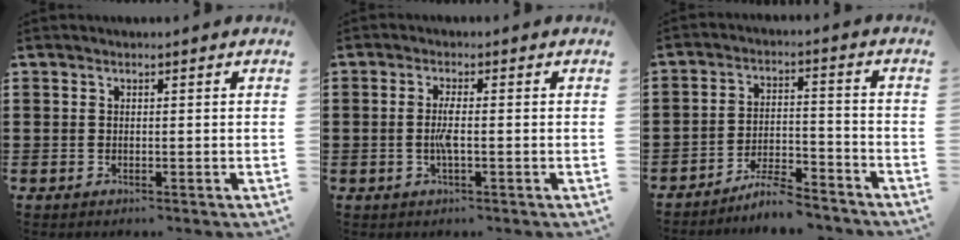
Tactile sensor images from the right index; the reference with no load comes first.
{"total": 2.8, "force": [-0.6, 0.3, 2.7], "torque": [-0.067, -0.007, -0.016]}
{"total": 6.1, "force": [-5.6, 0.6, 2.1], "torque": [-0.041, 0.004, -0.110]}